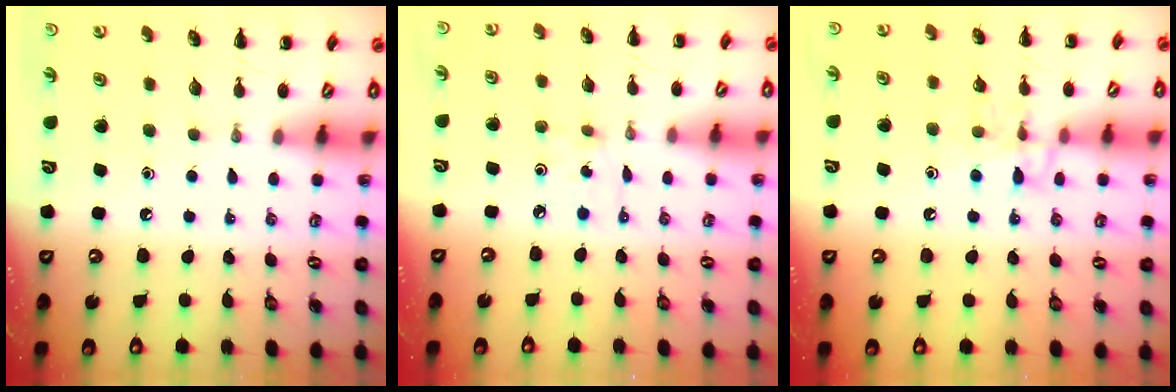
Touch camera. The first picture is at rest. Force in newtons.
{"total": 2.5, "press": 2.3, "slide": 0.9}
{"total": 10.0, "press": 10.0, "slide": 0.9}